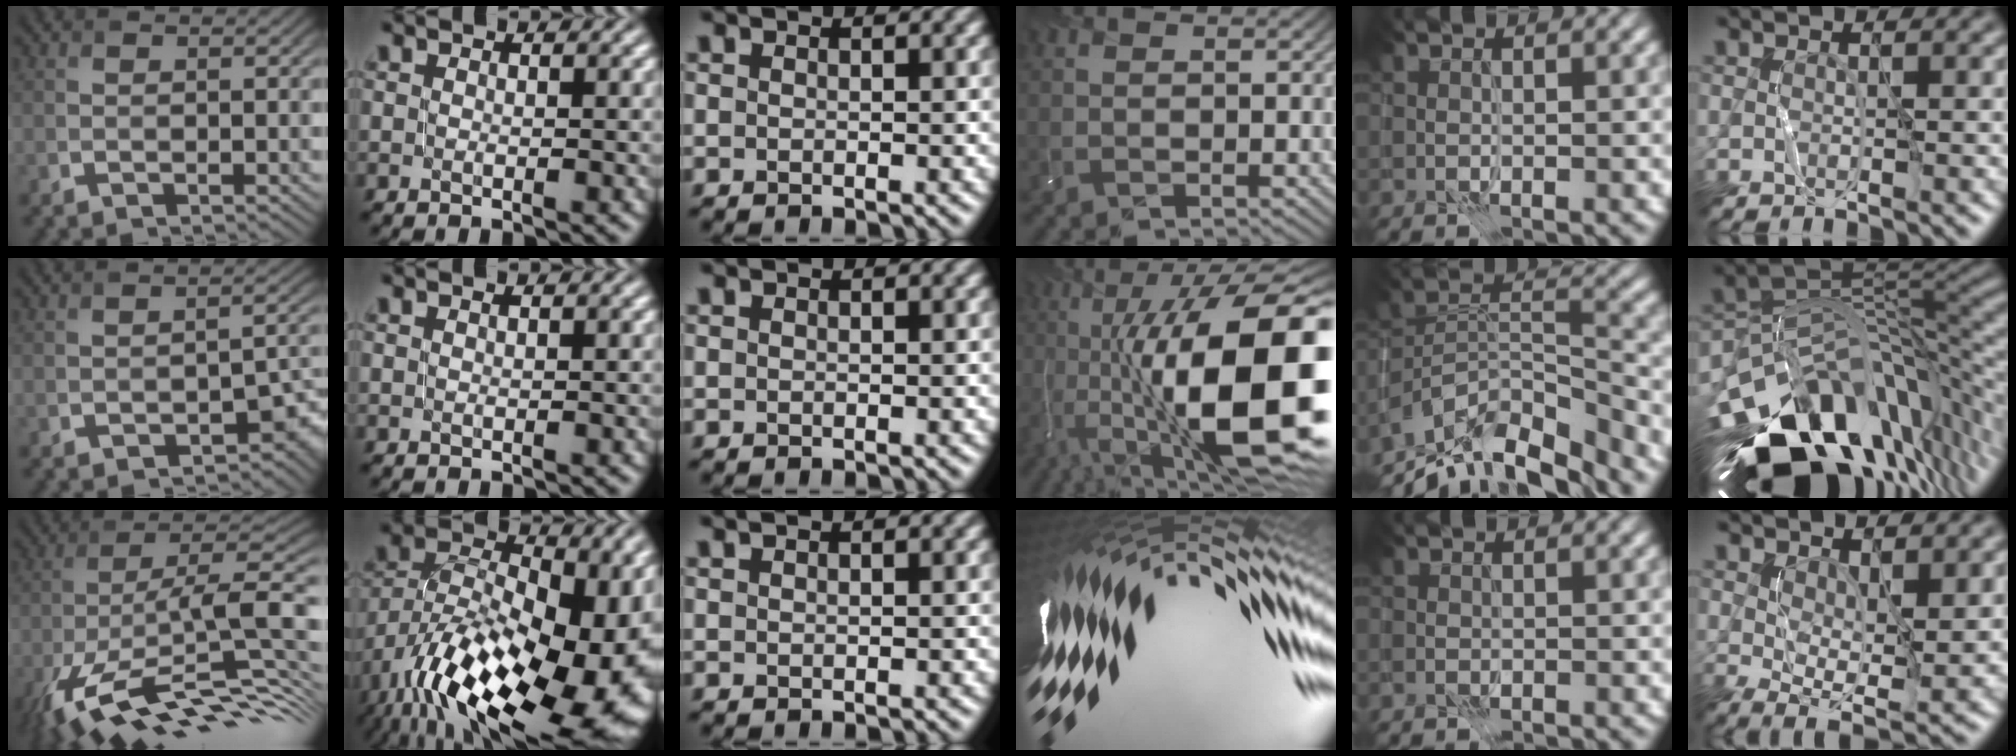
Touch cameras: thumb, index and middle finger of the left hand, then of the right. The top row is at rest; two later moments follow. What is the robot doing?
{"motion": "close", "object": "stapler"}